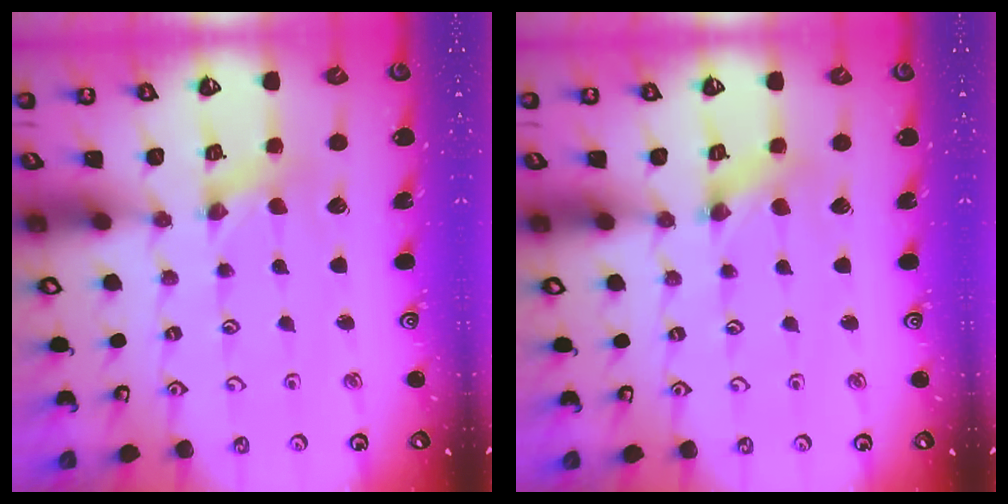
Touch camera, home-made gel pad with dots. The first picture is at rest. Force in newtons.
{"total": 2.1, "press": 2.1, "slide": 0.3}